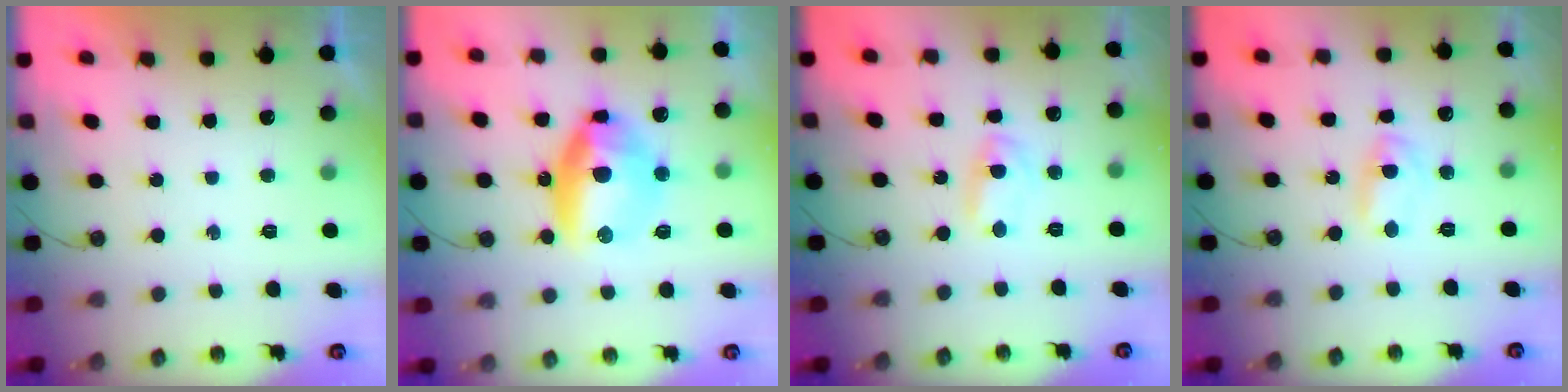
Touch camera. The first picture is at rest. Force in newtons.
{"total": 13.3, "press": 13.3, "slide": 1.5}
{"total": 2.7, "press": 2.7, "slide": 0.2}
{"total": 2.9, "press": 2.9, "slide": 0.2}